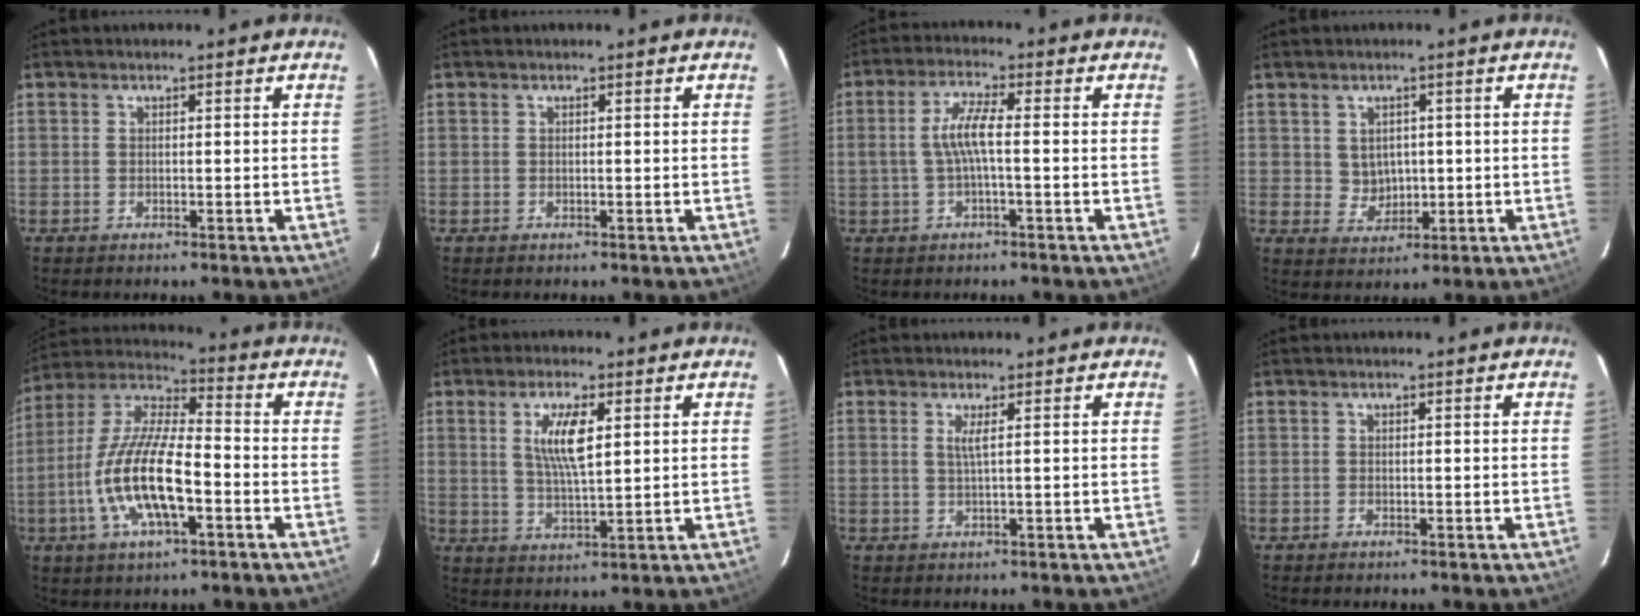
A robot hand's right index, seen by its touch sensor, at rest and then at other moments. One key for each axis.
{"total": 0.0}
{"total": 5.1, "fx": -0.8, "fy": 0.4, "fz": 5.0, "tx": -0.102, "ty": 0.005, "tz": -0.012}
{"total": 4.1, "fx": 0.6, "fy": 3.9, "fz": 1.1, "tx": -0.021, "ty": 0.006, "tz": 0.024}
{"total": 16.1, "fx": -5.1, "fy": 5.4, "fz": 14.3, "tx": -0.293, "ty": -0.008, "tz": -0.100}
{"total": 7.3, "fx": 2.3, "fy": 2.1, "fz": 6.6, "tx": -0.121, "ty": 0.000, "tz": 0.045}
{"total": 1.6, "fx": 0.5, "fy": -0.4, "fz": 1.5, "tx": -0.027, "ty": -0.002, "tz": 0.009}
{"total": 0.0}